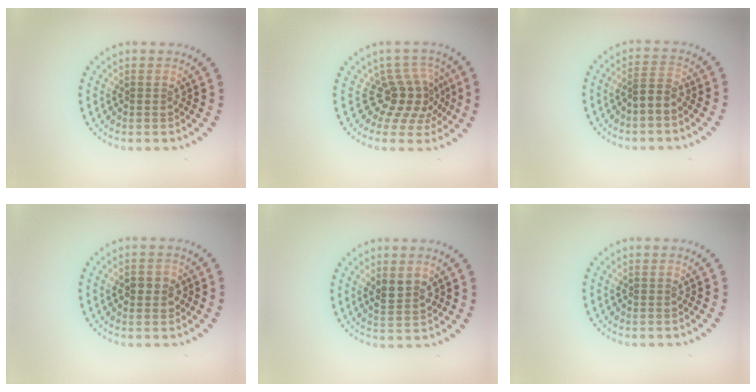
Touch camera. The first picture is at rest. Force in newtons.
{"total": 3.7, "press": 2.6, "slide": 2.6}
{"total": 1.8, "press": 1.6, "slide": 0.9}
{"total": 1.9, "press": 1.9, "slide": 0.1}
{"total": 2.1, "press": 2.0, "slide": 0.4}
{"total": 0.0}